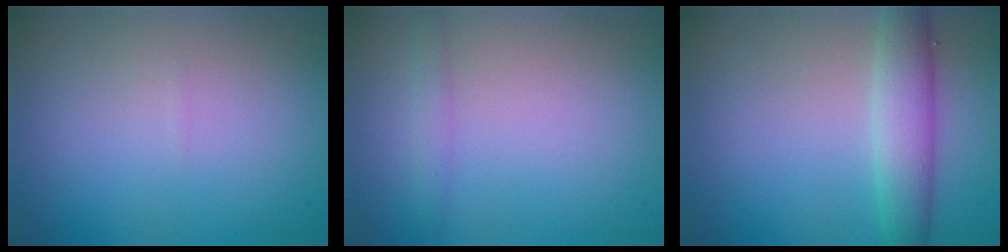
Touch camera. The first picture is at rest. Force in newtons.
{"total": 1.1, "press": 1.1, "slide": 0.1}
{"total": 3.9, "press": 3.9, "slide": 0.1}